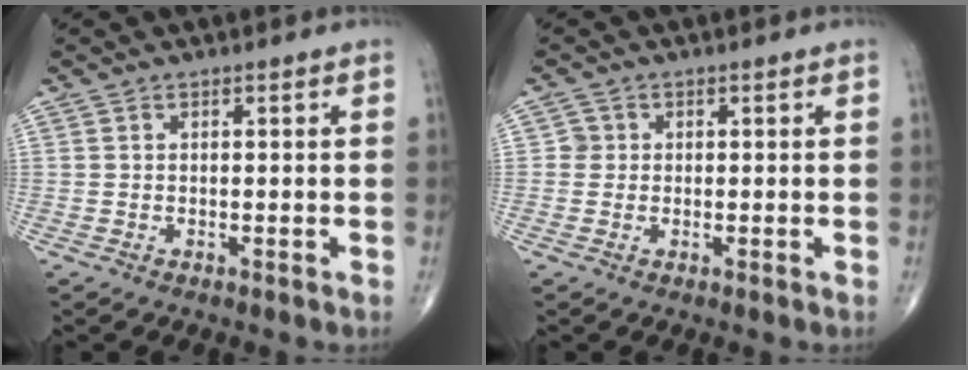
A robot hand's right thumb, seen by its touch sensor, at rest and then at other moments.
{"total": 1.6, "force": [0.1, 1.6, 0.2], "torque": [0.007, 0.005, -0.001]}